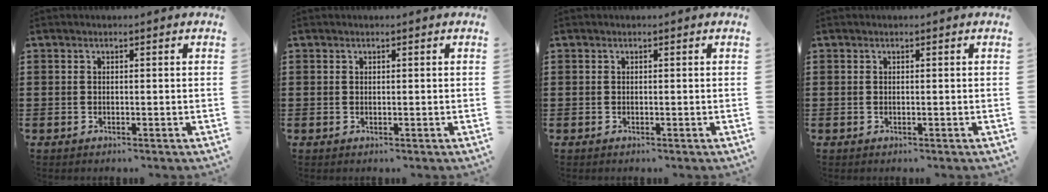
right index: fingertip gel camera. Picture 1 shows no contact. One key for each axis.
{"total": 0.0}
{"total": 0.0}
{"total": 0.0}